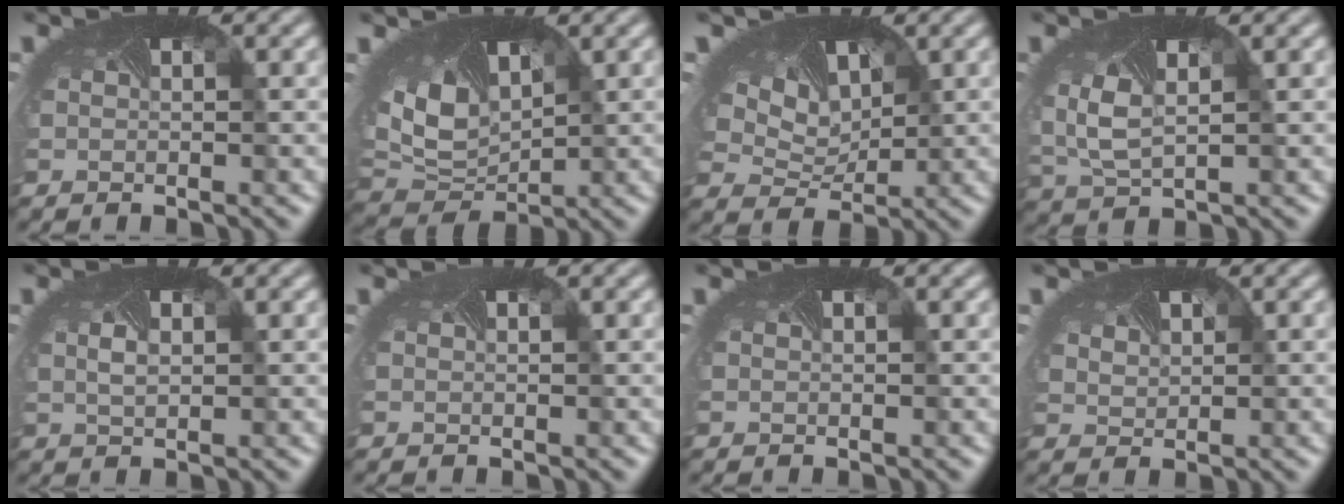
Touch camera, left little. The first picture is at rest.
{"total": 5.4, "force": [1.7, 3.8, 3.6], "torque": [-0.103, -0.020, 0.037]}
{"total": 7.9, "force": [4.6, 4.9, 4.2], "torque": [-0.103, 0.012, 0.069]}
{"total": 3.5, "force": [0.3, 2.0, 2.8], "torque": [-0.090, -0.016, 0.010]}
{"total": 0.7, "force": [0.1, 0.3, 0.6], "torque": [-0.031, -0.010, 0.011]}
{"total": 0.0}
{"total": 0.0}
{"total": 1.2, "force": [0.9, 0.5, -0.4], "torque": [-0.012, -0.012, 0.023]}